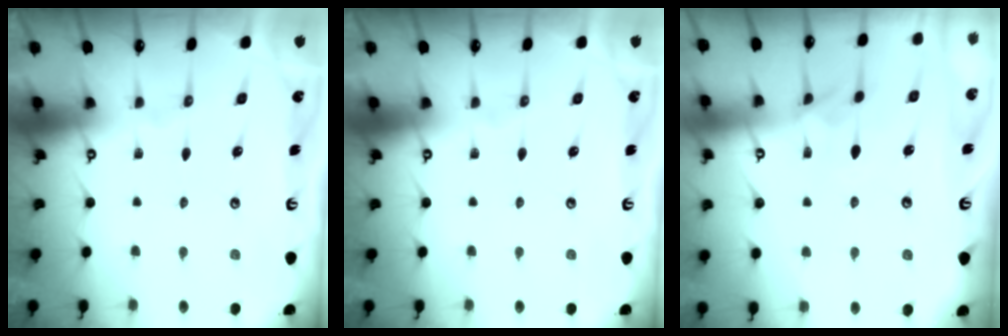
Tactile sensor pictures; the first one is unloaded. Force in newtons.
{"total": 0.0}
{"total": 1.0, "press": 0.4, "slide": 0.9}